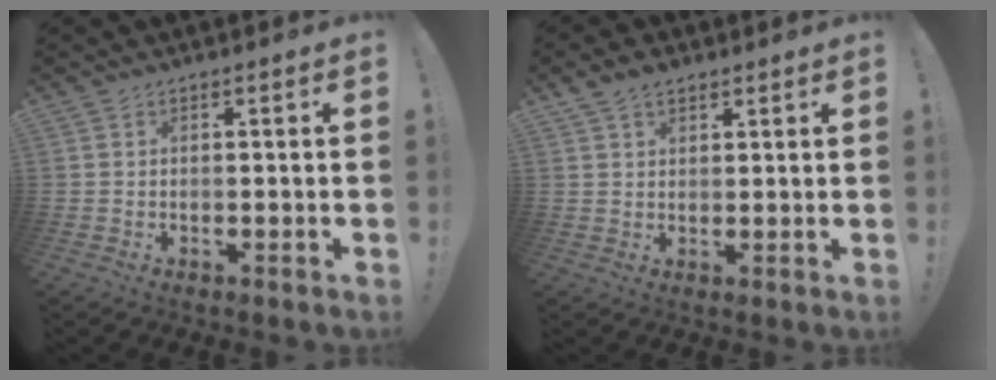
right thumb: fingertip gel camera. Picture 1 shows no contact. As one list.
[{"total": 4.5, "force": [3.0, 2.8, 1.8], "torque": [-0.029, -0.009, 0.056]}]